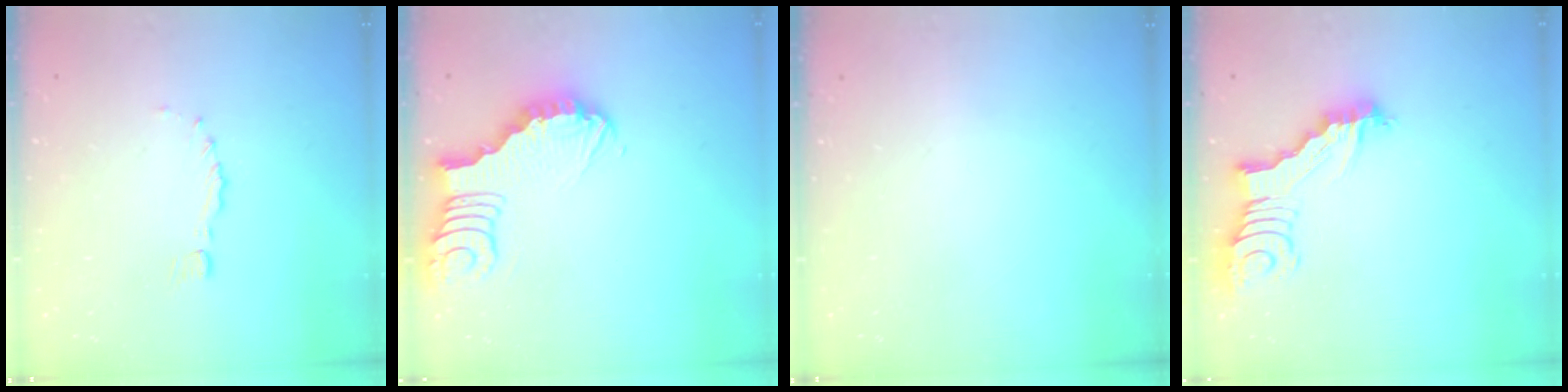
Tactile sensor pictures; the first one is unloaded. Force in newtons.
{"total": 3.8, "press": 3.8, "slide": 0.3}
{"total": 0.0}
{"total": 5.9, "press": 5.9, "slide": 0.6}